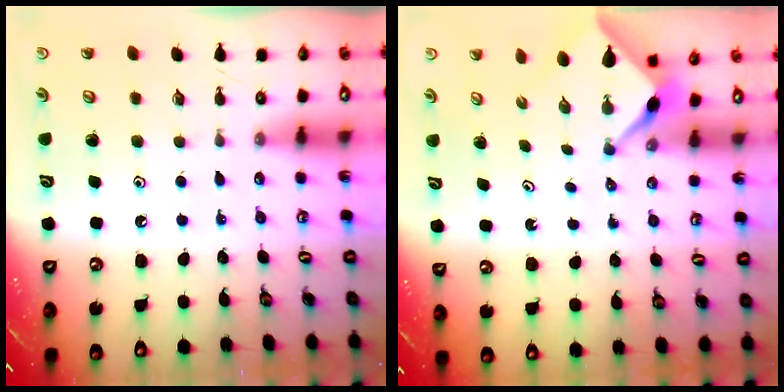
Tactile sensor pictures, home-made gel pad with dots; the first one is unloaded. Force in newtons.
{"total": 2.4, "press": 2.4, "slide": 0.2}